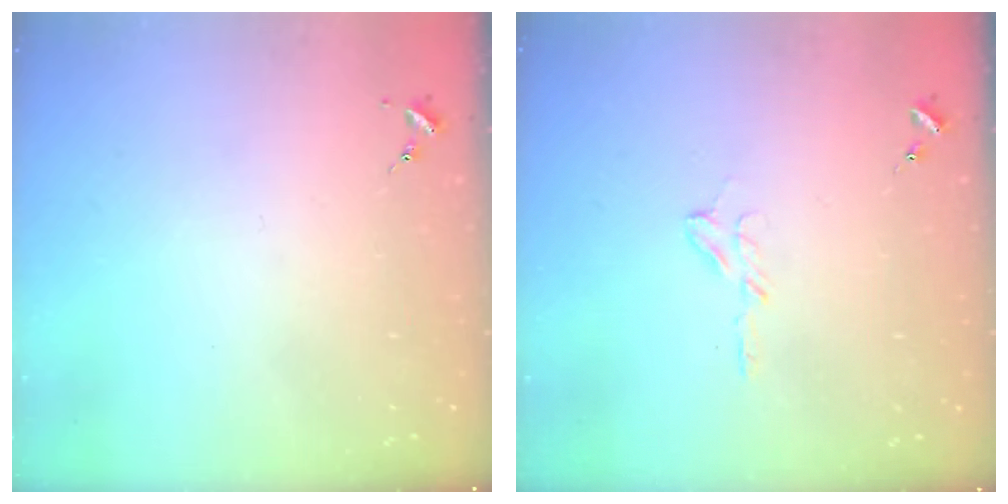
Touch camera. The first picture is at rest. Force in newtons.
{"total": 5.5, "press": 5.5, "slide": 0.5}